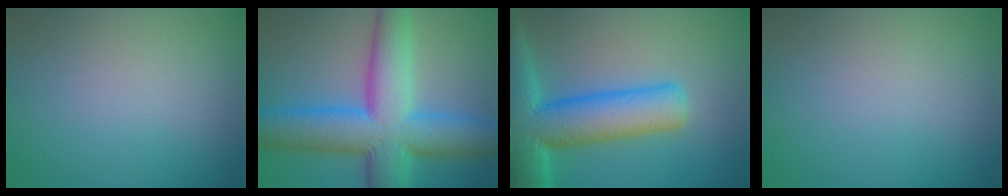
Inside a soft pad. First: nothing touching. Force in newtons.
{"total": 11.8, "press": 11.8, "slide": 0.1}
{"total": 11.2, "press": 11.2, "slide": 0.7}
{"total": 0.0}